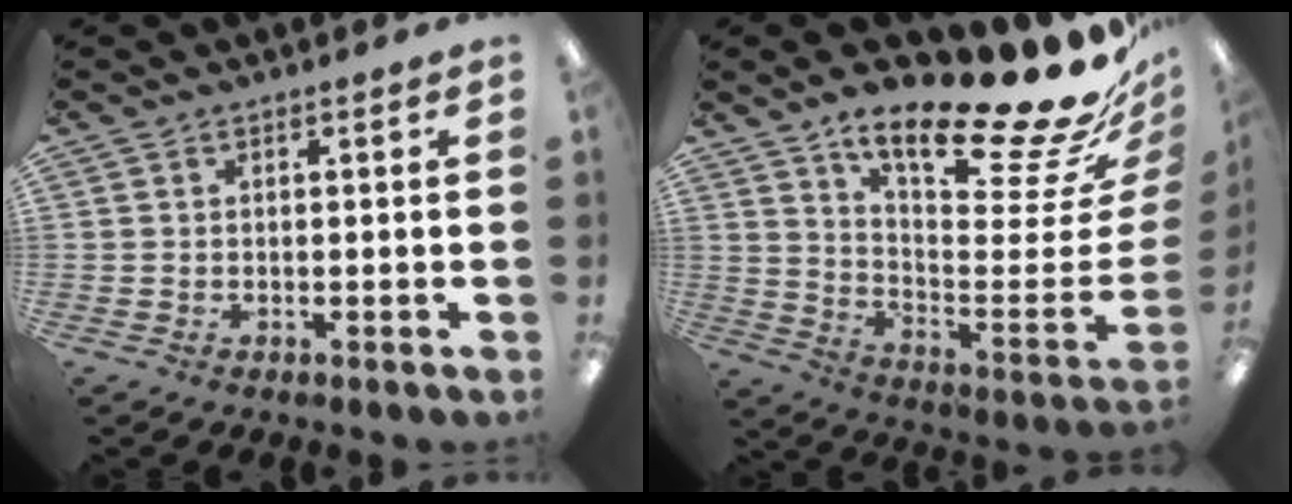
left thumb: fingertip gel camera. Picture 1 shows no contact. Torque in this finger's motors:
{"motor_torque": [0.33, 0.28, 1.13, -1.64, 0.13]}